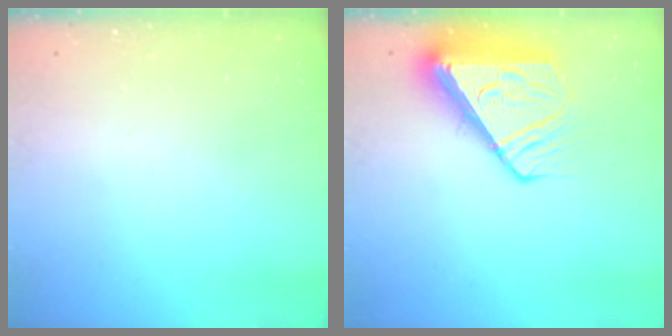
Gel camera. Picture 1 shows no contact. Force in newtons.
{"total": 8.3, "press": 8.2, "slide": 1.1}